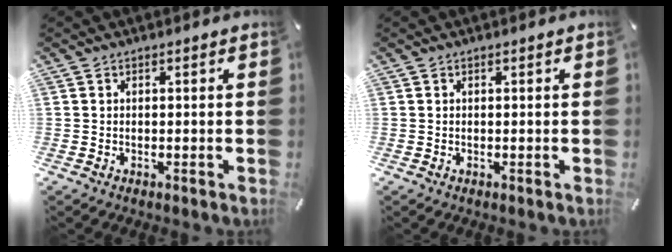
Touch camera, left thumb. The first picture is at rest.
{"total": 0.0}